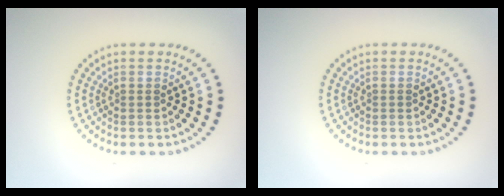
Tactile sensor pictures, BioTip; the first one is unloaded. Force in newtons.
{"total": 0.0}